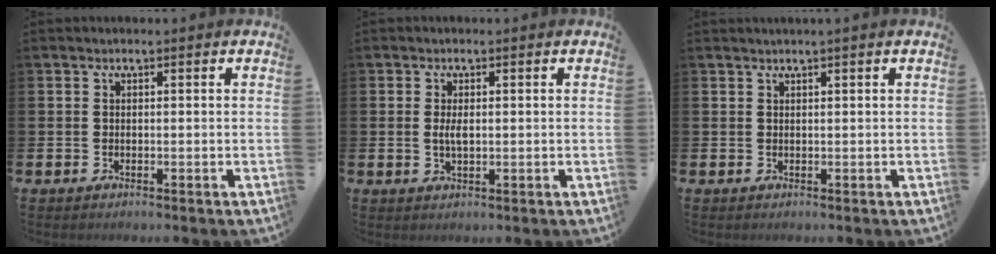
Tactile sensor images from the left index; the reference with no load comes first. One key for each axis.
{"total": 2.1, "fx": 0.2, "fy": 0.9, "fz": 1.9, "tx": -0.029, "ty": 0.000, "tz": 0.000}
{"total": 0.6, "fx": 0.4, "fy": -0.3, "fz": 0.3, "tx": -0.008, "ty": 0.001, "tz": 0.009}